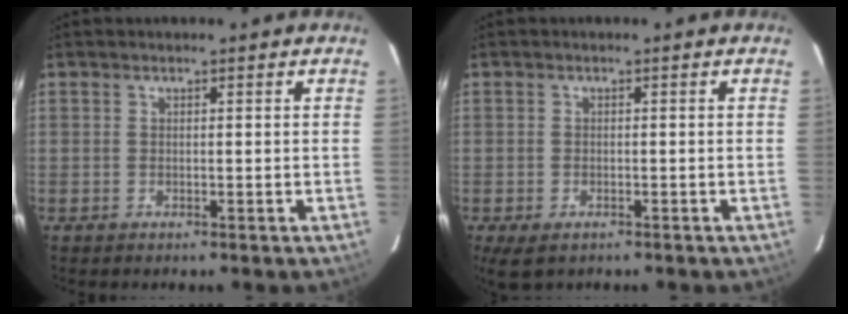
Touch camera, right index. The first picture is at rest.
{"total": 4.2, "force": [-2.8, 2.2, 2.2], "torque": [-0.045, -0.009, -0.039]}